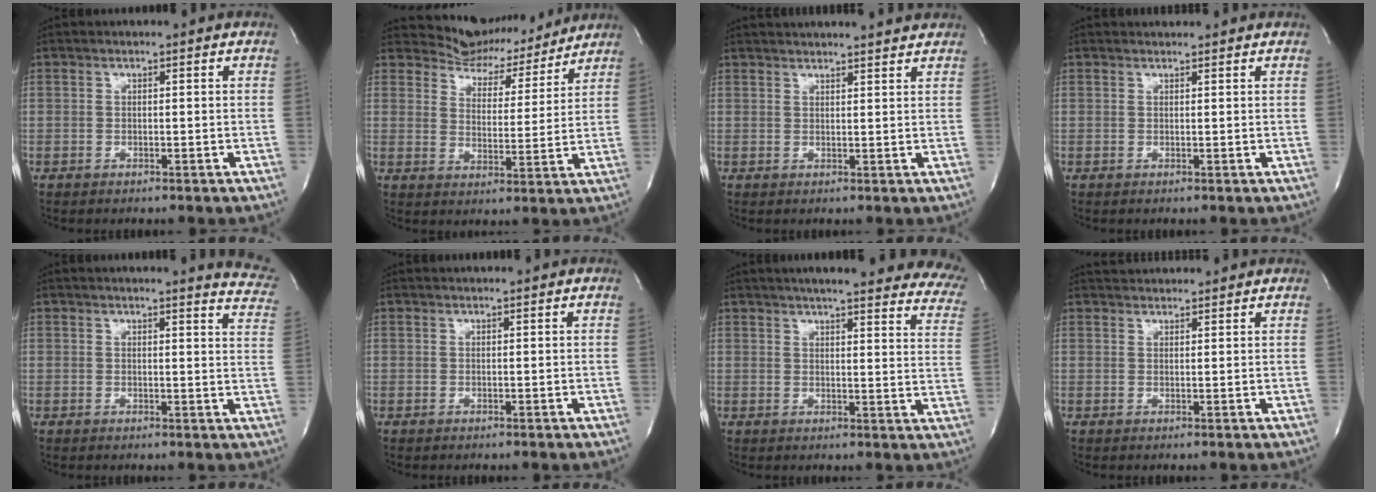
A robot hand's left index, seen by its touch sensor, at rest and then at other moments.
{"total": 10.1, "force": [9.5, 3.2, 0.1], "torque": [0.005, -0.012, 0.133]}
{"total": 12.0, "force": [11.6, 0.9, 3.1], "torque": [-0.043, 0.021, 0.142]}
{"total": 2.5, "force": [2.4, 0.4, 0.2], "torque": [-0.010, 0.015, 0.030]}
{"total": 8.7, "force": [8.5, 0.5, 1.9], "torque": [-0.002, -0.073, 0.057]}
{"total": 1.3, "force": [1.3, 0.1, 0.2], "torque": [-0.007, 0.011, 0.017]}
{"total": 24.6, "force": [20.8, 4.1, 12.5], "torque": [-0.148, -0.041, 0.221]}
{"total": 5.3, "force": [5.2, 1.0, 0.8], "torque": [-0.011, 0.028, 0.069]}